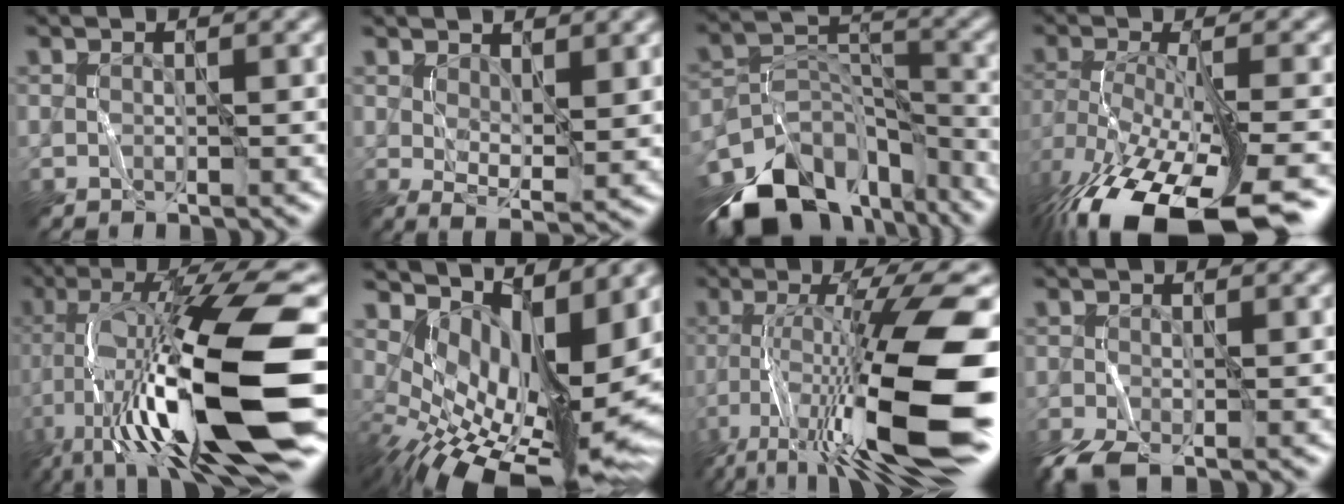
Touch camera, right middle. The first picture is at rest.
{"total": 3.6, "force": [1.1, 1.3, 3.1], "torque": [-0.060, -0.013, 0.027]}
{"total": 13.5, "force": [-10.5, 6.8, 5.2], "torque": [-0.096, 0.003, -0.168]}
{"total": 13.8, "force": [-9.7, 4.1, 8.9], "torque": [-0.195, -0.031, -0.137]}
{"total": 17.2, "force": [-4.7, 4.0, 16.1], "torque": [-0.275, 0.021, -0.073]}
{"total": 13.5, "force": [1.0, 6.8, 11.6], "torque": [-0.181, -0.014, 0.042]}
{"total": 14.0, "force": [-5.7, 2.7, 12.5], "torque": [-0.212, -0.001, -0.089]}
{"total": 2.7, "force": [-1.6, 1.0, 1.9], "torque": [-0.056, -0.012, -0.028]}